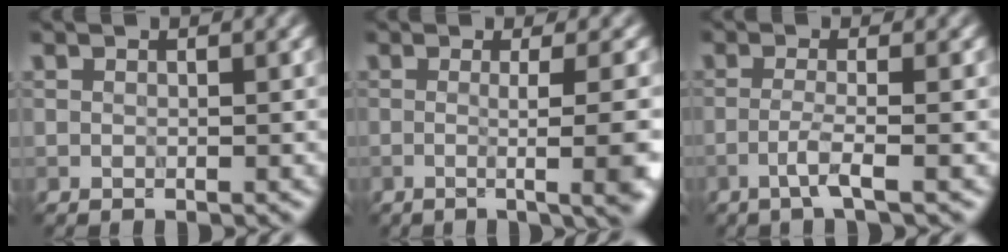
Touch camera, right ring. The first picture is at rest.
{"total": 7.5, "force": [-1.0, 2.5, 7.0], "torque": [-0.061, 0.005, -0.004]}
{"total": 2.1, "force": [-1.1, 0.1, 1.8], "torque": [-0.033, 0.005, -0.035]}